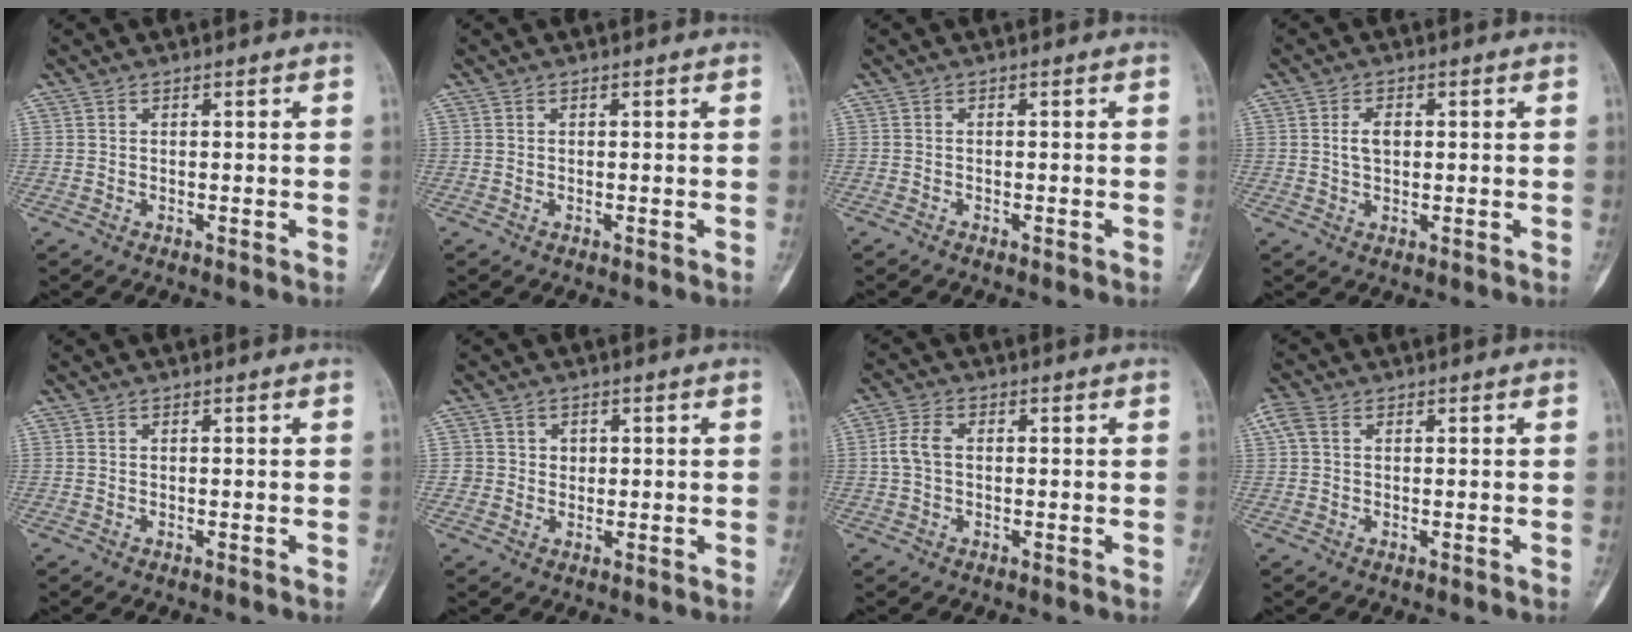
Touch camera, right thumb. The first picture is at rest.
{"total": 0.0}
{"total": 0.5, "force": [-0.4, 0.1, 0.3], "torque": [-0.008, 0.000, -0.006]}
{"total": 3.3, "force": [0.5, 2.1, 2.5], "torque": [-0.041, 0.004, 0.010]}
{"total": 0.0}
{"total": 2.7, "force": [0.5, 2.7, 0.2], "torque": [0.022, 0.005, 0.004]}
{"total": 4.3, "force": [0.2, 2.8, 3.3], "torque": [-0.077, 0.012, -0.002]}
{"total": 3.3, "force": [1.0, 2.3, 2.1], "torque": [-0.063, 0.018, 0.020]}